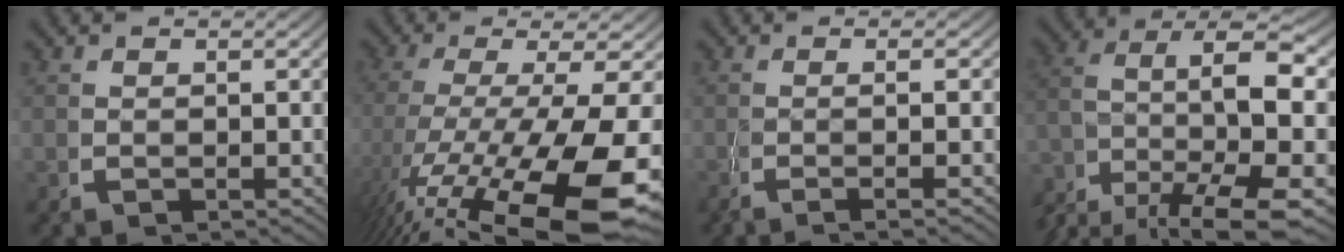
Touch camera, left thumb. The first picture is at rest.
{"total": 14.1, "force": [-4.6, 6.7, 11.4], "torque": [-0.247, -0.066, -0.024]}
{"total": 3.1, "force": [-1.1, -0.1, 2.9], "torque": [-0.054, 0.001, -0.021]}
{"total": 10.9, "force": [-1.6, 6.1, 9.0], "torque": [-0.191, -0.058, 0.003]}